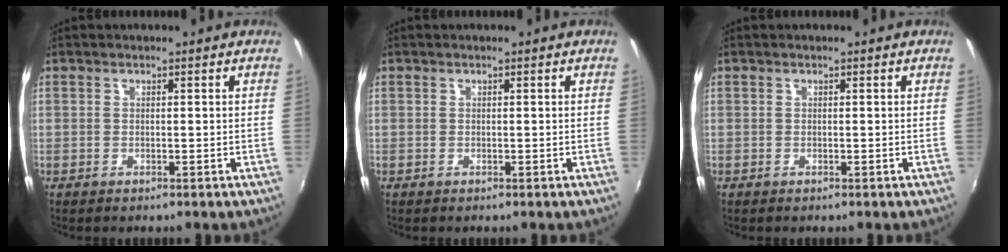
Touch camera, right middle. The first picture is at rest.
{"total": 0.0}
{"total": 0.0}